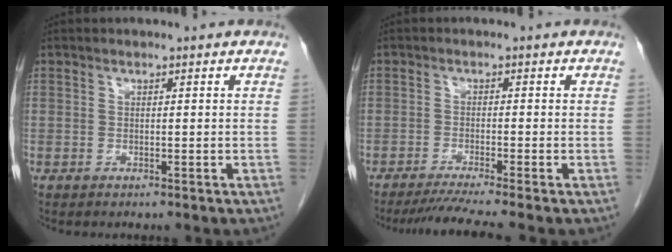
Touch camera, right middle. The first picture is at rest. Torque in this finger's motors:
{"motor_torque": [0.03, -0.02, 0.01, 0.04]}